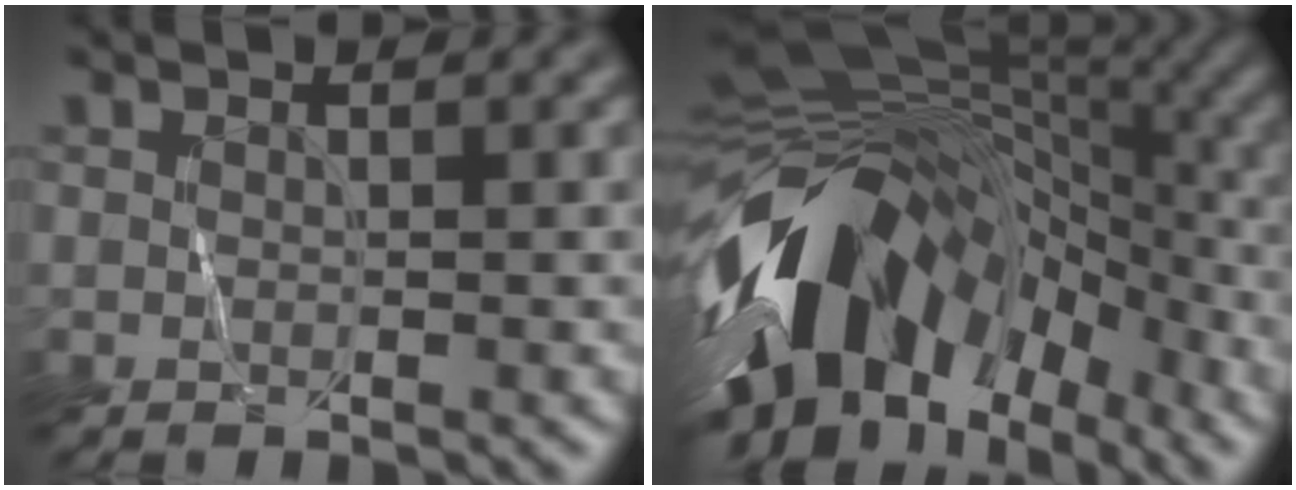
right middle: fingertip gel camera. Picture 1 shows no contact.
{"total": 14.6, "force": [-5.5, 9.5, 9.7], "torque": [-0.175, 0.008, -0.100]}